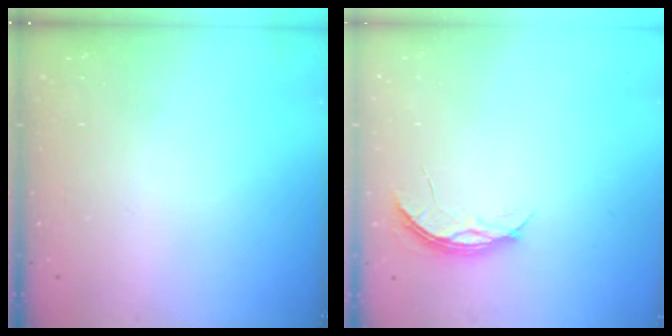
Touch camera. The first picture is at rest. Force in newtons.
{"total": 4.4, "press": 4.4, "slide": 0.4}